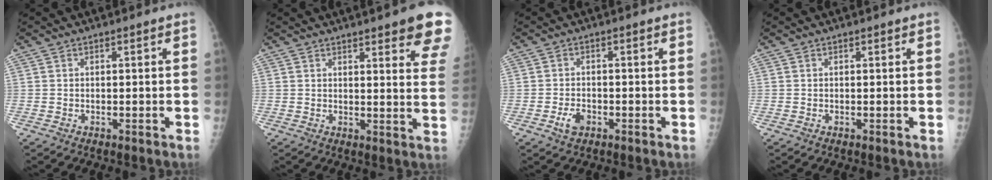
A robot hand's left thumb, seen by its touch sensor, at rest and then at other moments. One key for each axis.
{"total": 12.8, "fx": 8.9, "fy": 2.6, "fz": 8.9, "tx": -0.082, "ty": -0.039, "tz": 0.091}
{"total": 3.1, "fx": -1.5, "fy": 2.0, "fz": 1.9, "tx": -0.032, "ty": 0.005, "tz": -0.024}
{"total": 0.0}